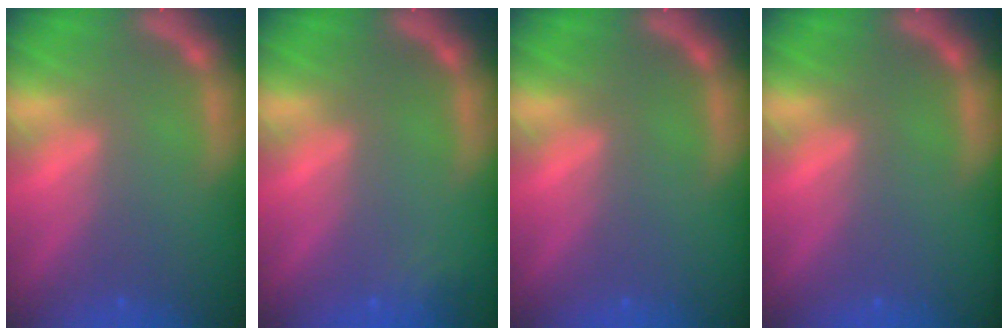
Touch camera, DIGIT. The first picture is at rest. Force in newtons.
{"total": 1.4}
{"total": 0.0}
{"total": 0.0}